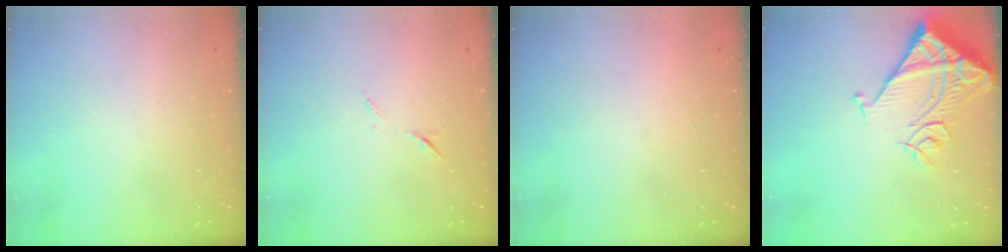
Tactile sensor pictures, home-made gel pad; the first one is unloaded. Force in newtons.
{"total": 6.2, "press": 6.2, "slide": 0.8}
{"total": 1.6, "press": 1.5, "slide": 0.1}
{"total": 13.6, "press": 13.6, "slide": 1.6}